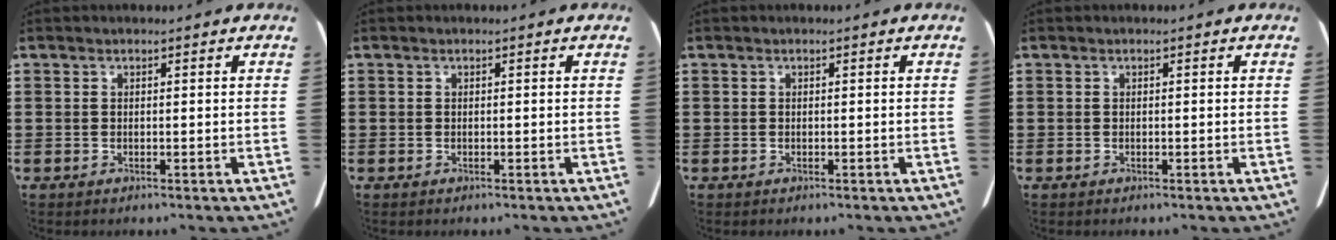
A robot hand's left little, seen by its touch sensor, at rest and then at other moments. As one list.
[{"total": 0.0}, {"total": 0.0}, {"total": 0.0}]